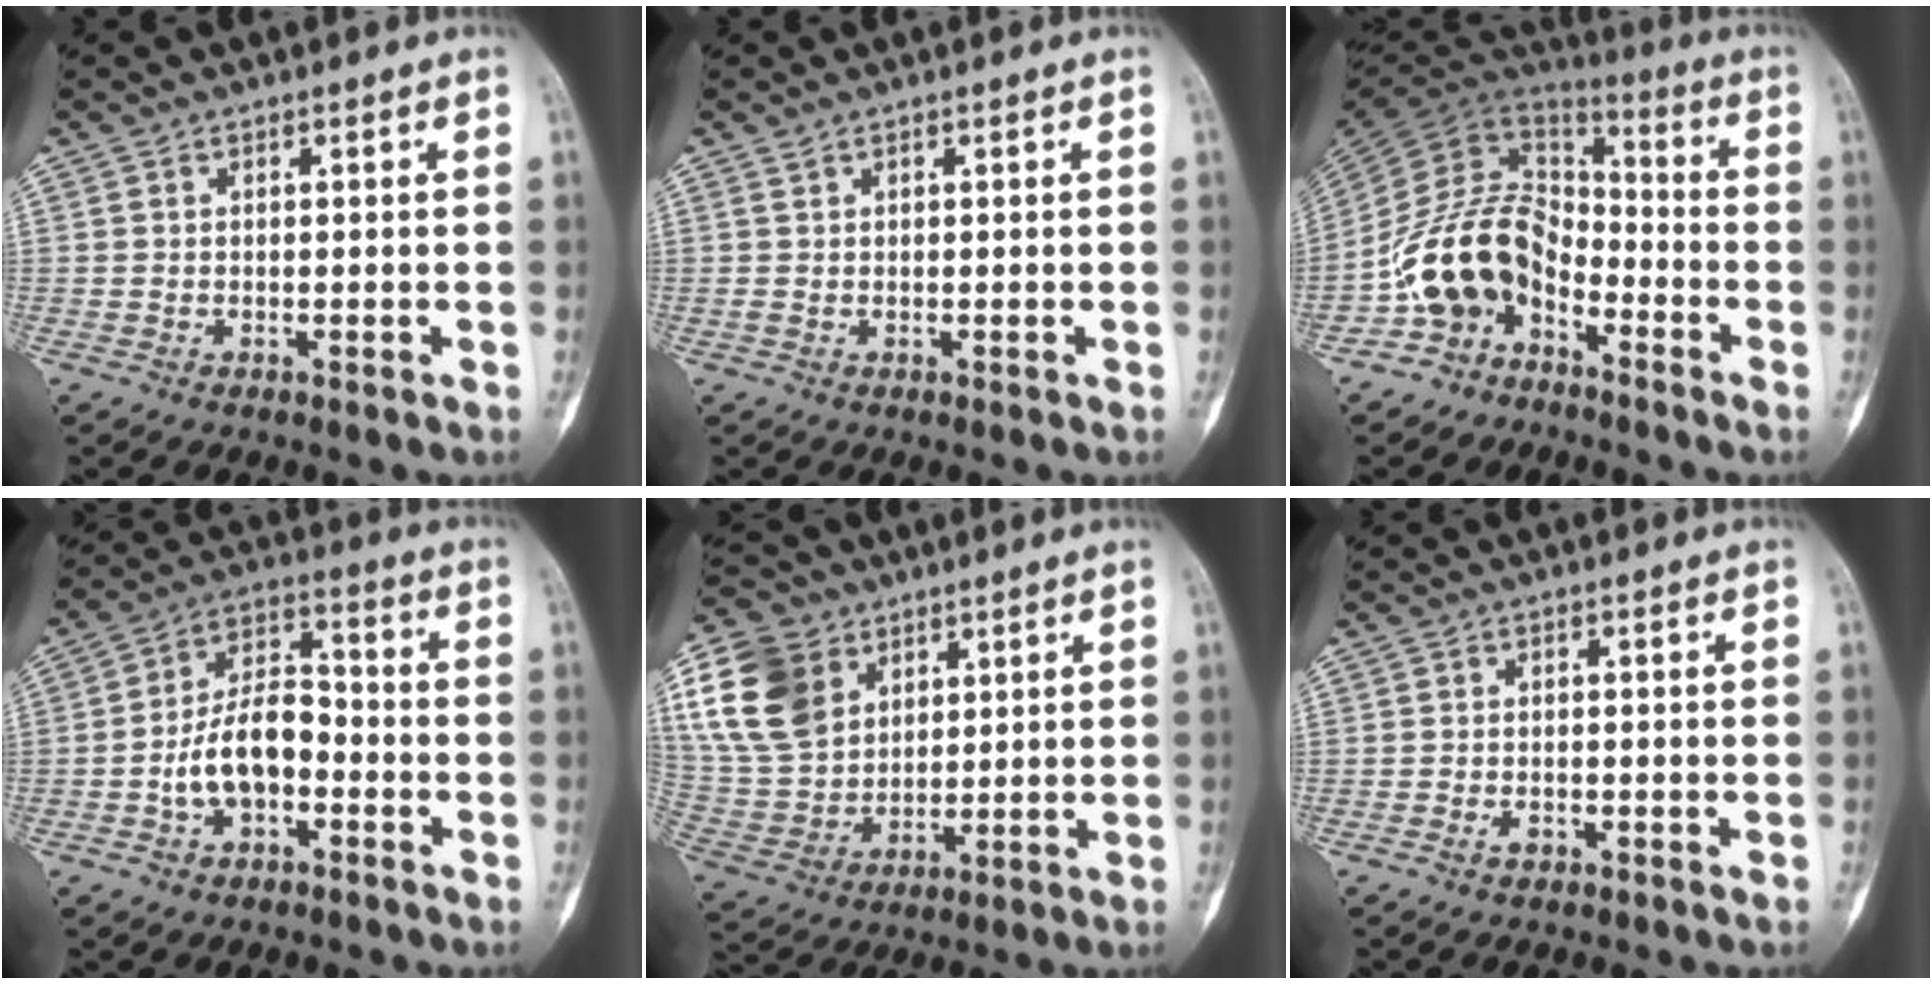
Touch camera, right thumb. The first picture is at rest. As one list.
[{"total": 0.6, "force": [0.4, 0.2, 0.4], "torque": [-0.010, 0.005, 0.011]}, {"total": 14.7, "force": [-7.0, 9.9, 8.3], "torque": [-0.138, 0.079, -0.144]}, {"total": 11.0, "force": [-3.2, 6.4, 8.4], "torque": [-0.140, 0.045, -0.062]}, {"total": 17.0, "force": [7.0, 12.4, 9.2], "torque": [-0.175, -0.011, 0.143]}, {"total": 1.3, "force": [-0.8, 0.7, 0.7], "torque": [-0.017, 0.006, -0.013]}]